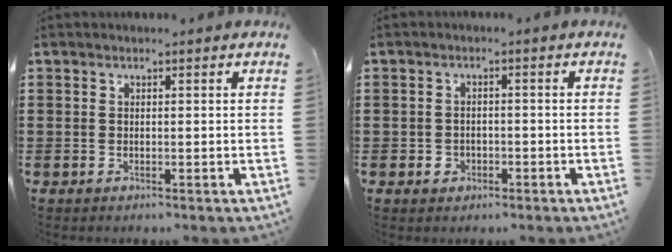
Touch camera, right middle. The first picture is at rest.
{"total": 1.6, "force": [-0.8, 1.3, 0.5], "torque": [-0.013, 0.001, -0.019]}